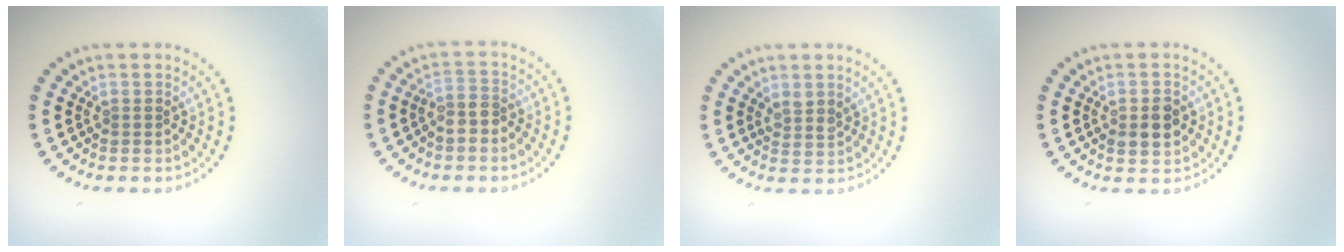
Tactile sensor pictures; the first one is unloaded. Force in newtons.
{"total": 2.2, "press": 1.9, "slide": 1.1}
{"total": 1.4, "press": 1.2, "slide": 0.7}
{"total": 3.0, "press": 3.0, "slide": 0.2}